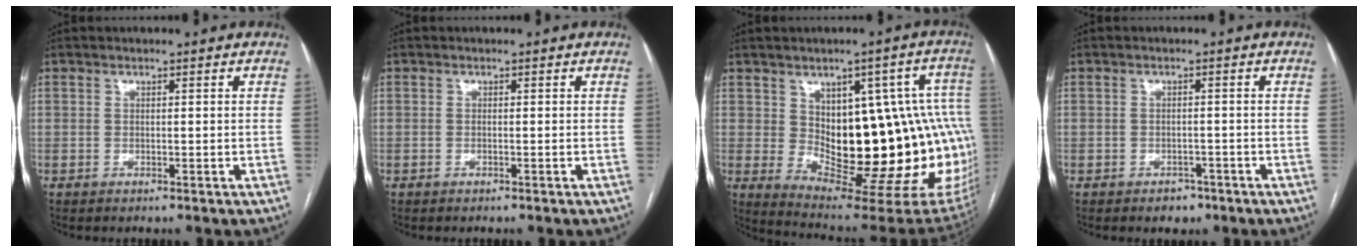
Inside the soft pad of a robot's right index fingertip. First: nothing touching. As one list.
[{"total": 0.0}, {"total": 24.0, "force": [-0.2, 8.8, 22.4], "torque": [-0.196, 0.024, 0.027]}, {"total": 2.3, "force": [-1.5, 1.7, 0.7], "torque": [-0.007, 0.006, -0.014]}]